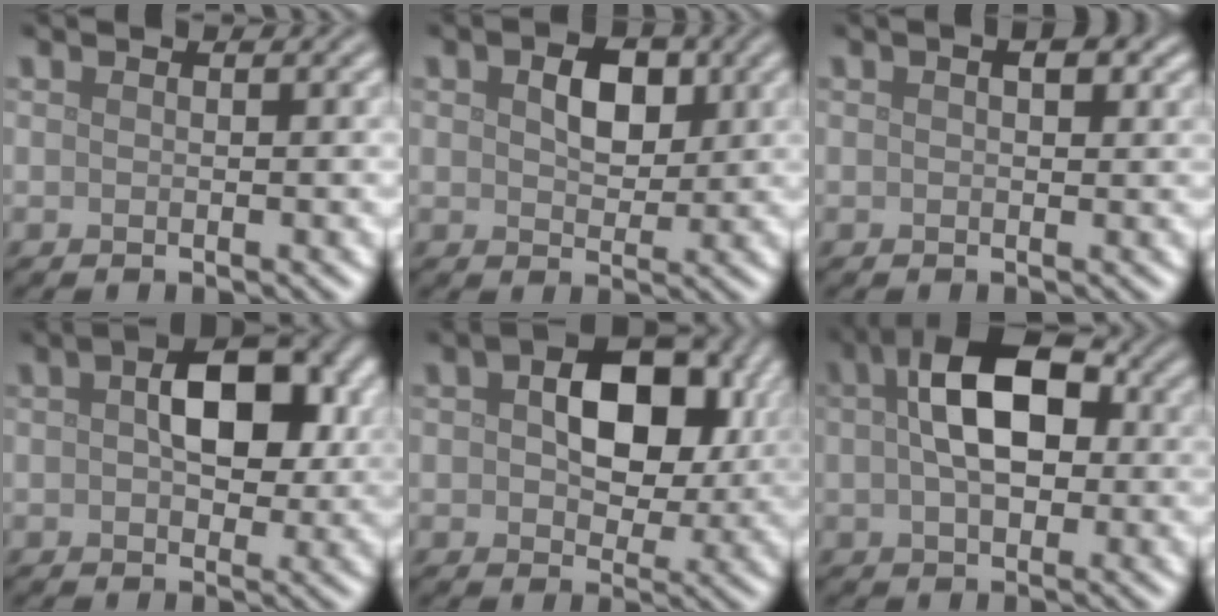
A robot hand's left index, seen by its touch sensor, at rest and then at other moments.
{"total": 3.6, "force": [0.9, 2.4, 2.6], "torque": [-0.047, 0.001, 0.013]}
{"total": 1.7, "force": [0.6, 0.8, 1.3], "torque": [-0.015, 0.002, 0.009]}
{"total": 7.4, "force": [1.4, 4.3, 5.8], "torque": [-0.080, 0.008, 0.013]}
{"total": 9.4, "force": [1.9, 5.9, 7.1], "torque": [-0.094, 0.005, 0.023]}
{"total": 7.9, "force": [1.2, 4.4, 6.4], "torque": [-0.096, 0.022, 0.011]}